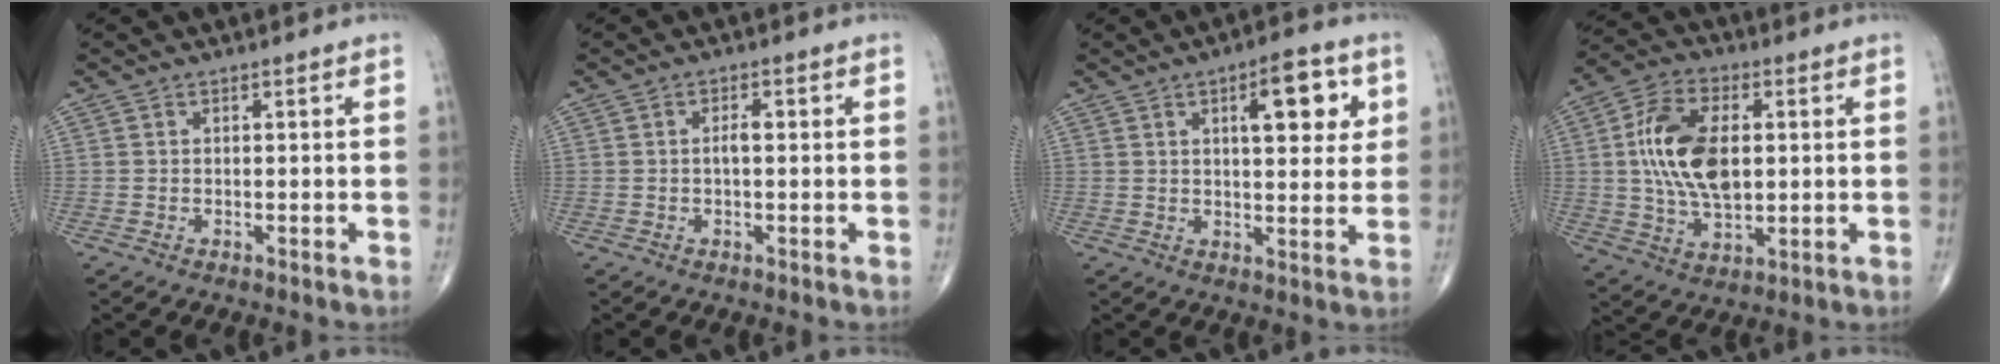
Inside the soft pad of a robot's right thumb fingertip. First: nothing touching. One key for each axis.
{"total": 2.0, "fx": 0.1, "fy": 0.7, "fz": 1.8, "tx": -0.035, "ty": 0.005, "tz": 0.000}
{"total": 10.7, "fx": 3.9, "fy": 4.2, "fz": 9.1, "tx": -0.098, "ty": -0.013, "tz": 0.052}
{"total": 15.3, "fx": 1.7, "fy": 8.6, "fz": 12.5, "tx": -0.229, "ty": 0.004, "tz": 0.032}